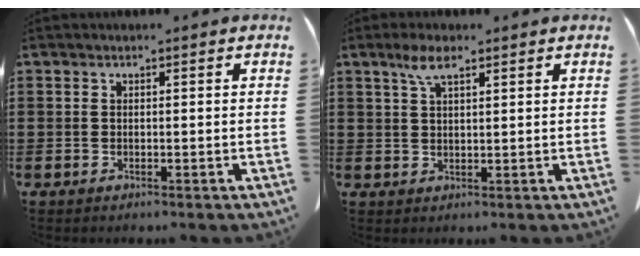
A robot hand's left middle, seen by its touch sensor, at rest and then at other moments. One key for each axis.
{"total": 4.3, "fx": 2.4, "fy": 1.2, "fz": 3.3, "tx": -0.072, "ty": 0.004, "tz": 0.044}